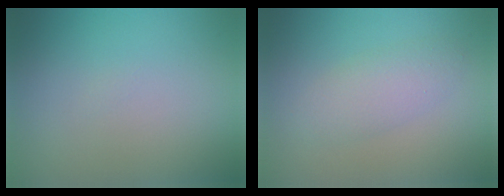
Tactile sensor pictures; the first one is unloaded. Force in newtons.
{"total": 2.5, "press": 2.5, "slide": 0.1}